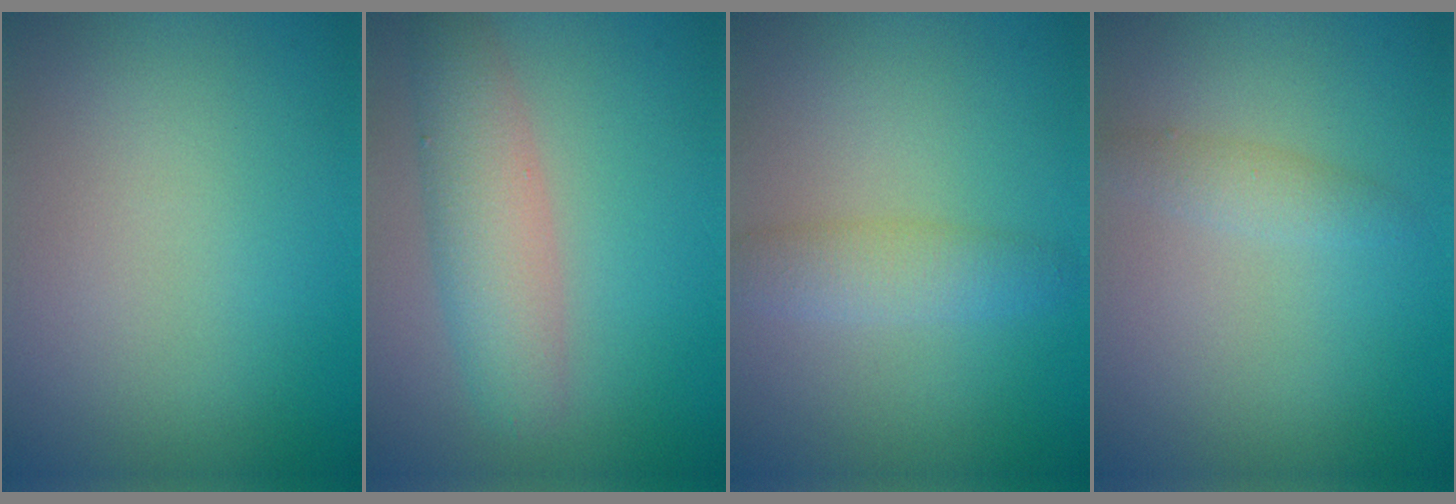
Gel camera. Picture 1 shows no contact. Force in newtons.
{"total": 4.5, "press": 4.5, "slide": 0.2}
{"total": 2.4, "press": 2.4, "slide": 0.1}
{"total": 1.4, "press": 1.4, "slide": 0.0}